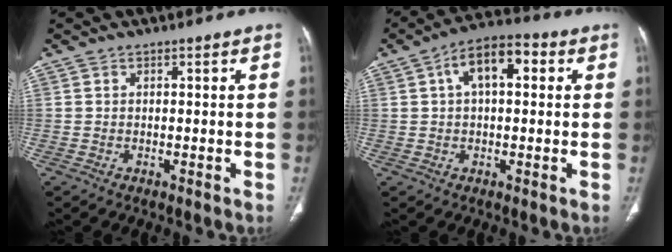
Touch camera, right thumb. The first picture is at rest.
{"total": 9.3, "force": [2.5, 4.8, 7.6], "torque": [-0.116, 0.028, 0.031]}